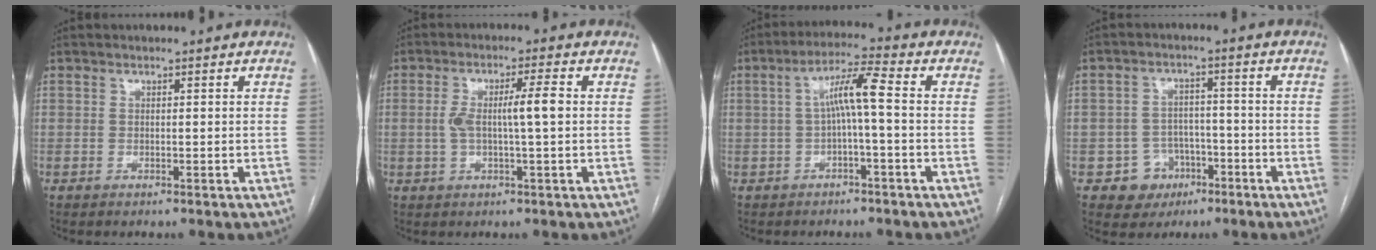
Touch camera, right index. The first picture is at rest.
{"total": 5.9, "force": [0.1, 0.2, 5.9], "torque": [-0.111, 0.011, 0.003]}
{"total": 6.2, "force": [-0.1, 0.2, 6.2], "torque": [-0.110, 0.026, -0.001]}
{"total": 6.1, "force": [-2.8, 5.4, 0.8], "torque": [-0.002, 0.015, -0.036]}